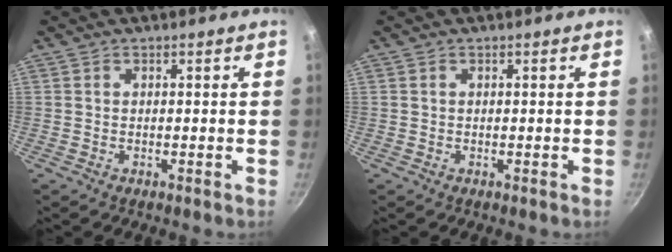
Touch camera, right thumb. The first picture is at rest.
{"total": 0.0}